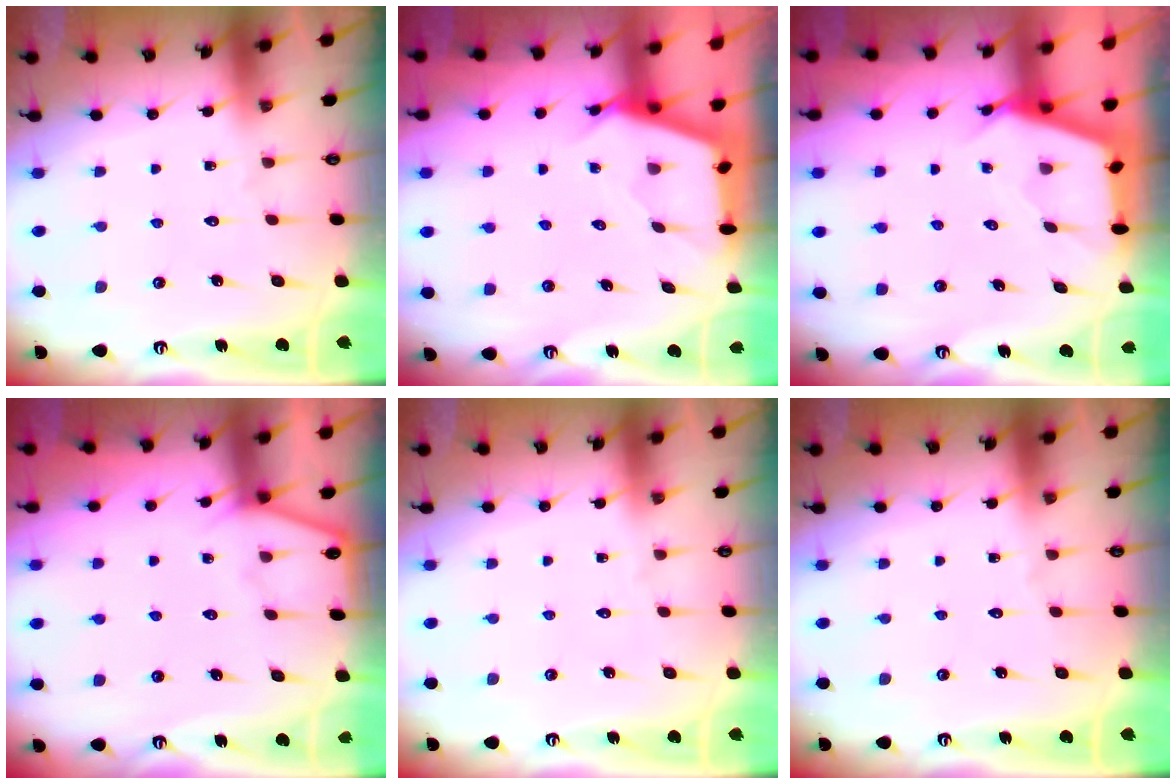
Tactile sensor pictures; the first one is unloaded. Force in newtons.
{"total": 2.6, "press": 2.6, "slide": 0.3}
{"total": 2.5, "press": 2.5, "slide": 0.3}
{"total": 4.0, "press": 3.9, "slide": 0.4}
{"total": 0.0}
{"total": 0.0}